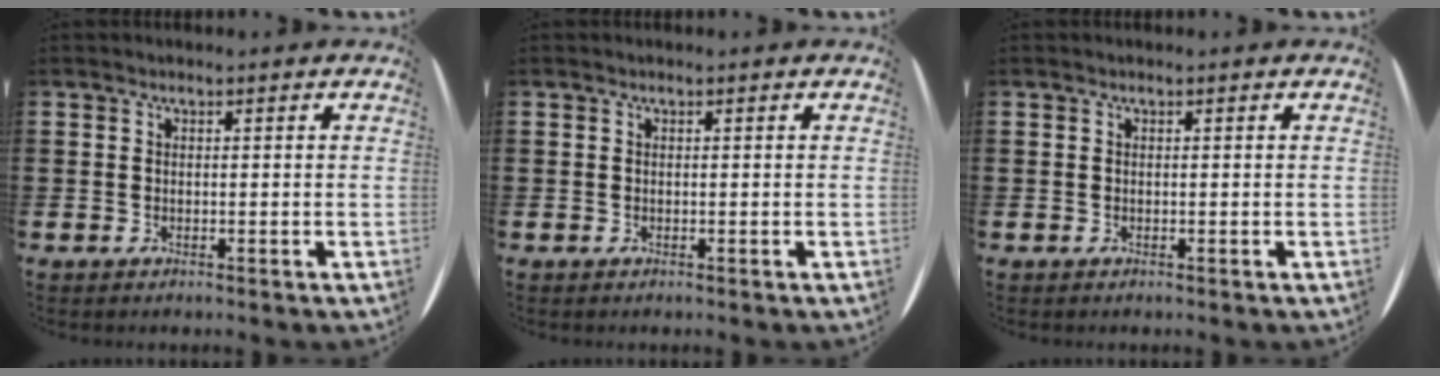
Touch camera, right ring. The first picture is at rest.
{"total": 0.0}
{"total": 0.0}